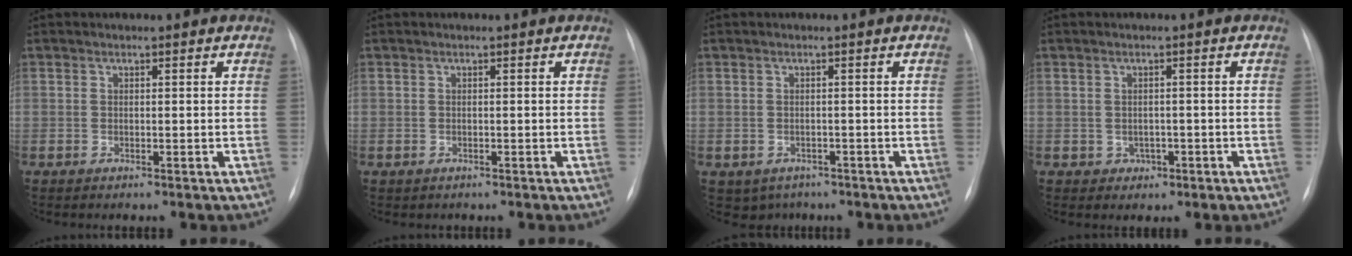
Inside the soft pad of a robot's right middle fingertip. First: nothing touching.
{"total": 0.5, "force": [-0.3, 0.4, 0.0], "torque": [-0.003, 0.004, -0.004]}
{"total": 3.7, "force": [-2.3, 2.8, 0.7], "torque": [-0.008, 0.003, -0.027]}
{"total": 2.0, "force": [-0.7, 1.8, 0.6], "torque": [-0.009, 0.007, -0.001]}